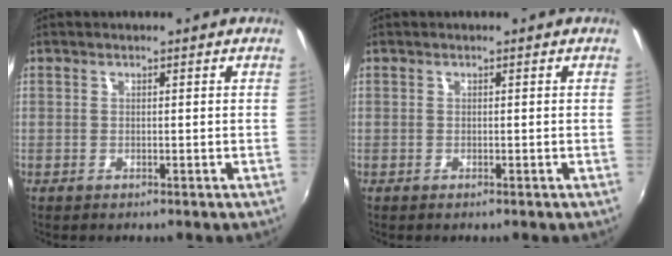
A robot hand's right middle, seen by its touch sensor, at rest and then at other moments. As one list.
[{"total": 0.0}]